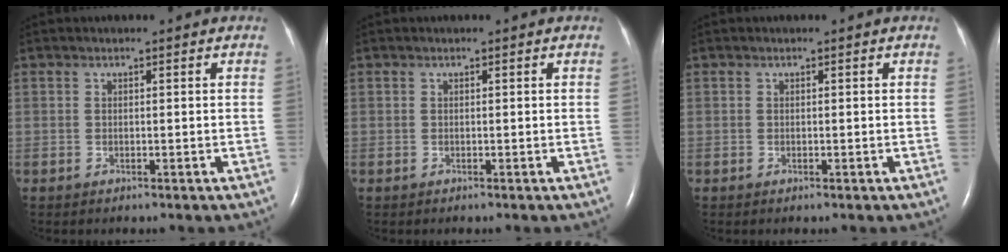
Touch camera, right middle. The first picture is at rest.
{"total": 0.0}
{"total": 0.0}